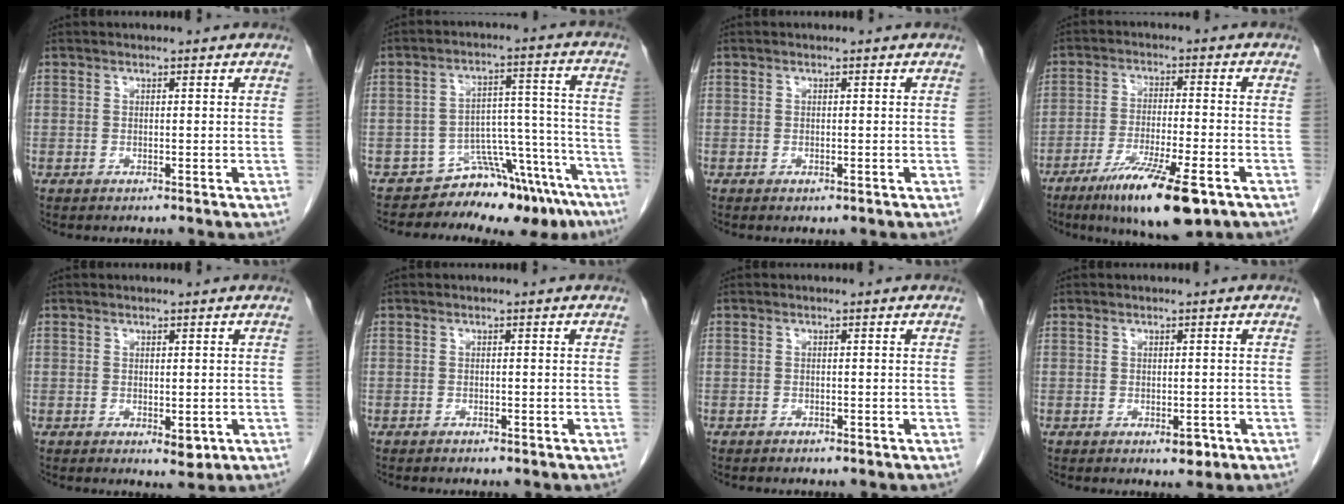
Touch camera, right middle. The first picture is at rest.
{"total": 12.3, "force": [-11.0, 4.1, 3.8], "torque": [-0.009, 0.076, -0.153]}
{"total": 0.7, "force": [-0.3, 0.4, 0.4], "torque": [-0.007, 0.000, -0.002]}
{"total": 12.5, "force": [-7.5, 1.7, 9.9], "torque": [-0.169, -0.027, -0.120]}
{"total": 2.3, "force": [-0.6, 1.2, 1.9], "torque": [-0.019, -0.003, -0.001]}
{"total": 1.1, "force": [-0.9, 0.4, 0.6], "torque": [-0.012, -0.001, -0.009]}
{"total": 1.3, "force": [-1.0, 0.5, 0.6], "torque": [-0.013, -0.001, -0.010]}
{"total": 2.0, "force": [-0.9, 1.1, 1.4], "torque": [-0.015, 0.001, -0.006]}